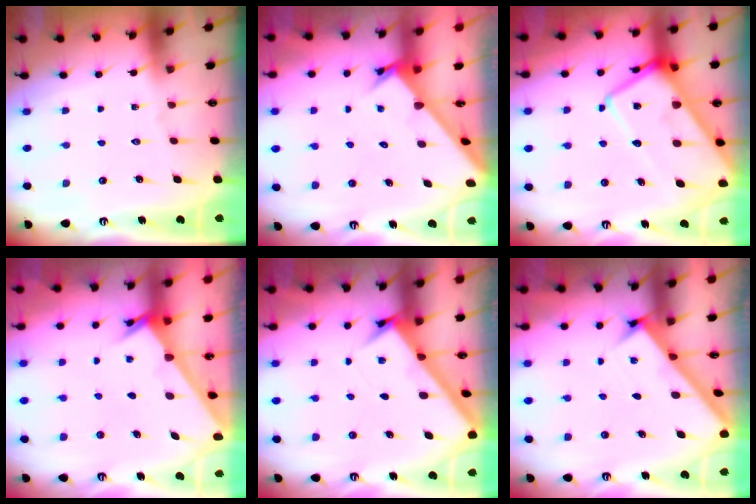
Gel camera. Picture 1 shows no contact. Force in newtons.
{"total": 2.7, "press": 2.7, "slide": 0.3}
{"total": 18.5, "press": 18.4, "slide": 1.9}
{"total": 2.4, "press": 2.4, "slide": 0.3}
{"total": 2.7, "press": 2.7, "slide": 0.3}
{"total": 2.7, "press": 2.7, "slide": 0.4}